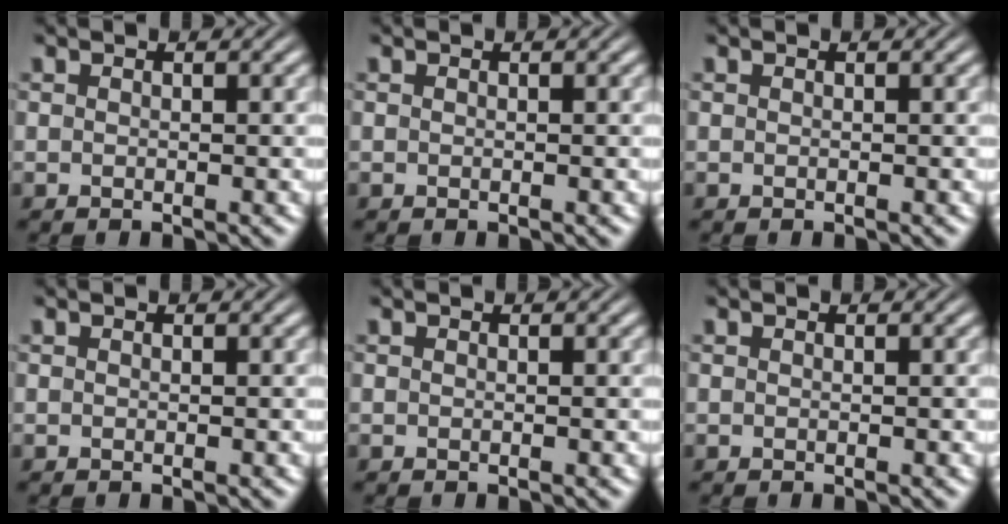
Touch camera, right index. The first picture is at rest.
{"total": 0.0}
{"total": 0.0}
{"total": 0.0}
{"total": 0.0}
{"total": 0.0}